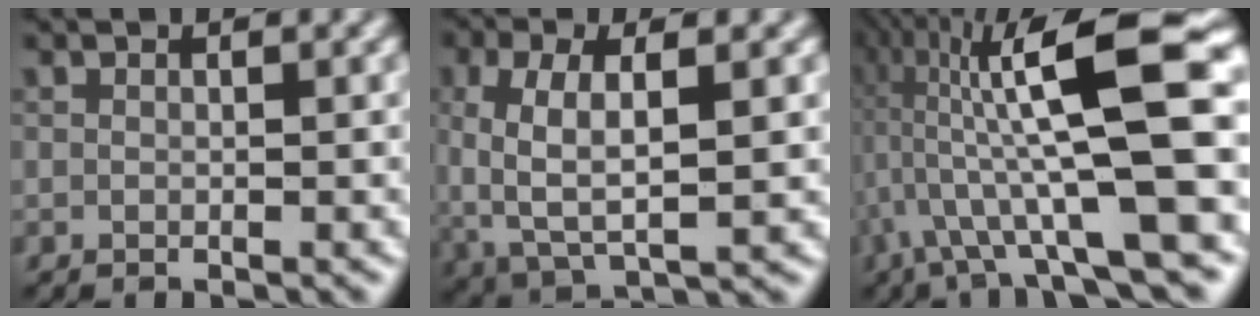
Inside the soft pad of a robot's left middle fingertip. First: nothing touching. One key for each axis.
{"total": 6.5, "fx": 0.6, "fy": 2.9, "fz": 5.8, "tx": -0.121, "ty": 0.001, "tz": 0.010}
{"total": 13.7, "fx": 0.5, "fy": 3.0, "fz": 13.3, "tx": -0.227, "ty": 0.029, "tz": 0.012}